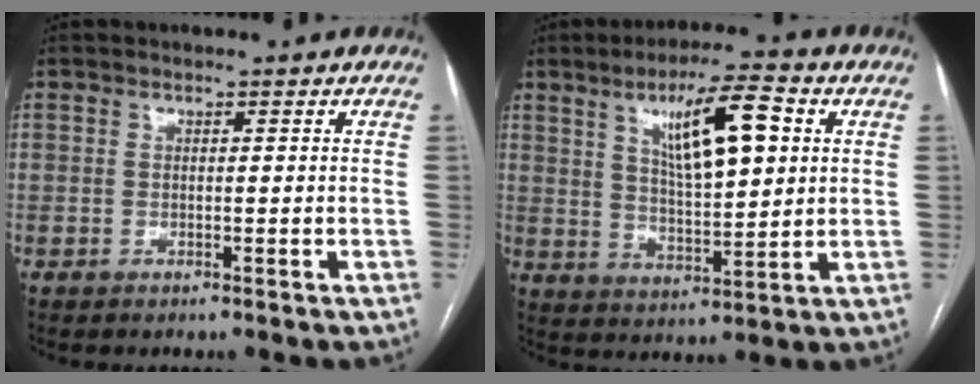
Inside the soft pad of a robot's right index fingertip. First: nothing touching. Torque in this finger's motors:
{"motor_torque": [1.16, 0.98, 0.27, 0.07]}